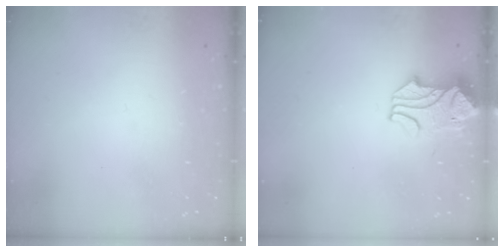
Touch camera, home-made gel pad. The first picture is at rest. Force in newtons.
{"total": 6.1, "press": 6.1, "slide": 0.4}